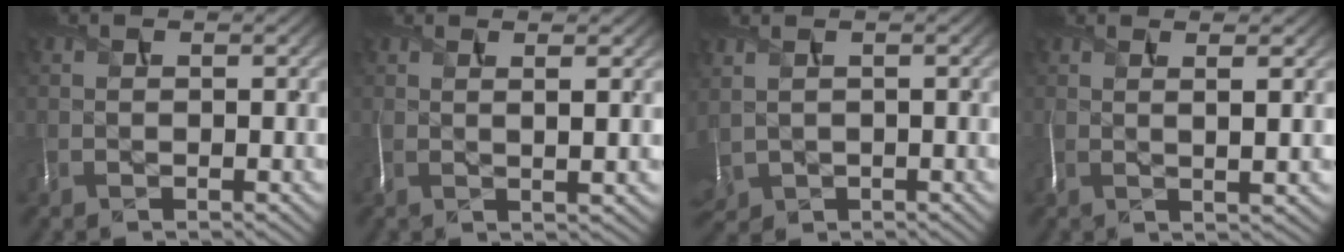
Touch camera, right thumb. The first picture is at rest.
{"total": 2.7, "force": [1.0, 0.3, 2.5], "torque": [-0.042, 0.007, 0.014]}
{"total": 2.8, "force": [0.6, 1.9, 2.0], "torque": [-0.063, -0.001, 0.024]}
{"total": 3.0, "force": [1.0, 0.3, 2.9], "torque": [-0.049, 0.006, 0.016]}